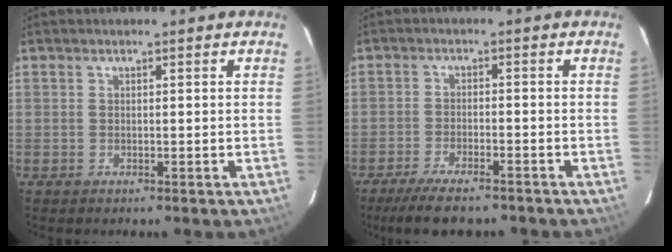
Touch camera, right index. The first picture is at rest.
{"total": 9.8, "force": [-8.1, 2.3, 5.0], "torque": [-0.114, -0.021, -0.134]}